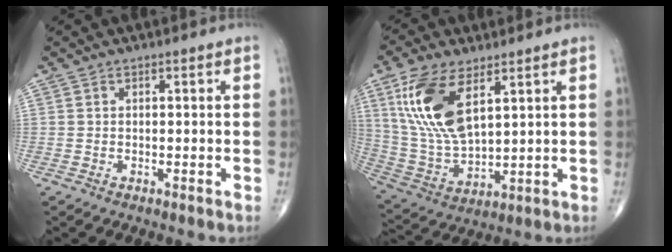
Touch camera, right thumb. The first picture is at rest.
{"total": 15.6, "force": [6.6, 7.1, 12.2], "torque": [-0.243, -0.024, 0.141]}